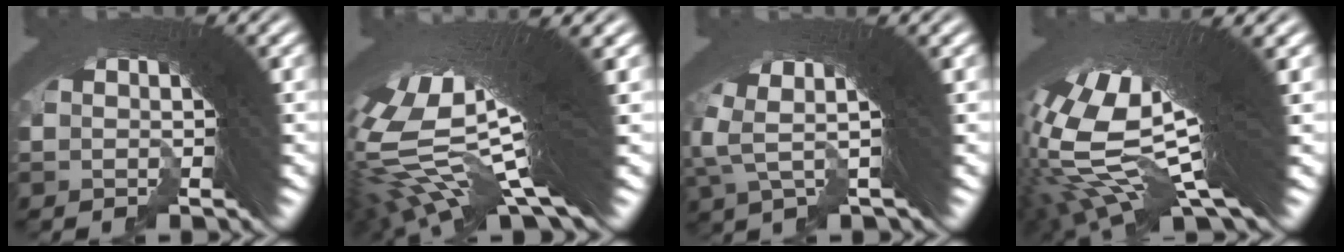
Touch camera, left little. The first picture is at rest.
{"total": 18.7, "force": [4.2, 7.3, 16.7], "torque": [-0.283, -0.005, 0.083]}
{"total": 8.3, "force": [3.5, 3.4, 6.7], "torque": [-0.109, 0.030, 0.037]}
{"total": 18.6, "force": [4.0, 7.3, 16.6], "torque": [-0.286, -0.008, 0.077]}